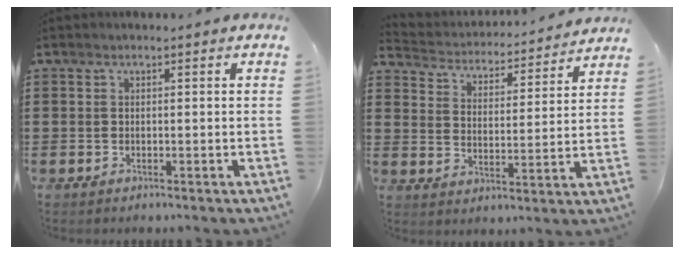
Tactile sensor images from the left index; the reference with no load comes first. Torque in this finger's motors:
{"motor_torque": [0.10, 0.14, -0.23, -0.07]}